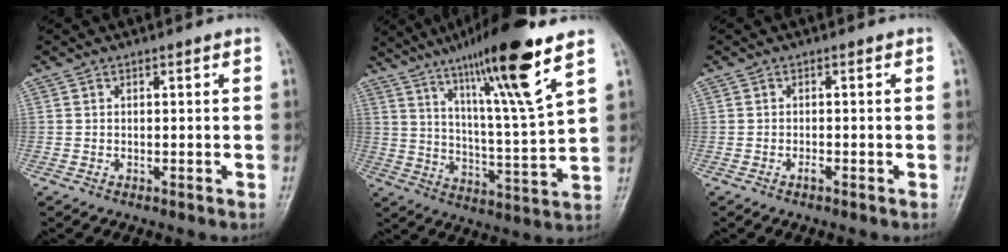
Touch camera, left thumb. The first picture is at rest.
{"total": 18.5, "force": [11.4, 1.1, 14.6], "torque": [-0.232, -0.055, 0.189]}
{"total": 0.9, "force": [-0.7, 0.2, 0.4], "torque": [-0.004, 0.000, -0.013]}